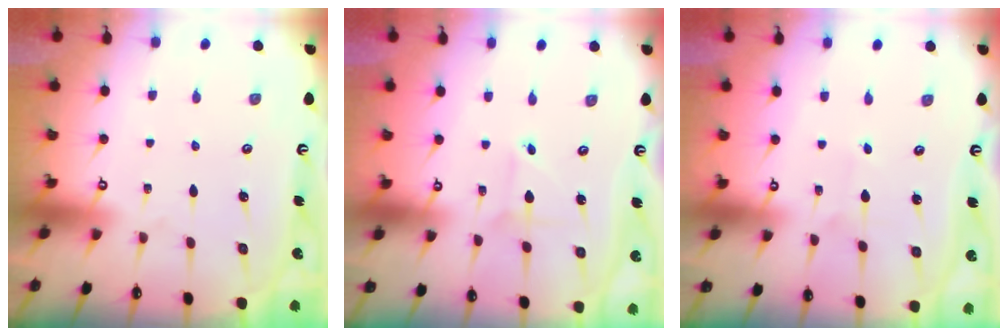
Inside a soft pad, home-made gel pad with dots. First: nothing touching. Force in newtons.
{"total": 1.8, "press": 1.8, "slide": 0.2}
{"total": 1.6, "press": 1.6, "slide": 0.1}